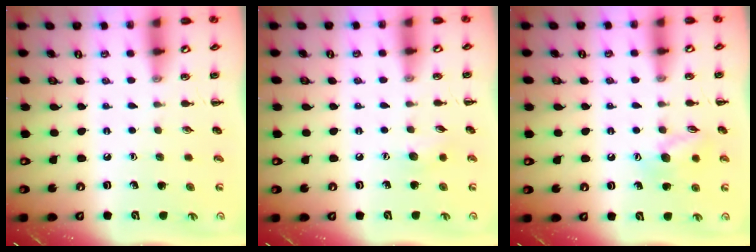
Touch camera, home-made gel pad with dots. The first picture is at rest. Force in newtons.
{"total": 5.6, "press": 5.4, "slide": 1.5}
{"total": 9.9, "press": 9.9, "slide": 0.7}